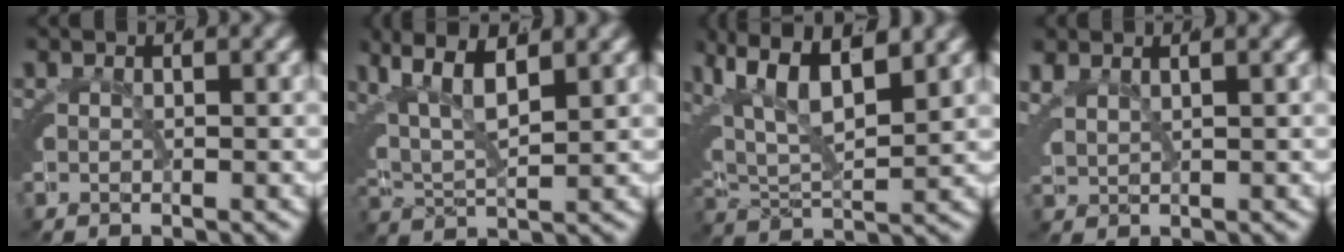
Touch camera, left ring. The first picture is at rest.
{"total": 7.5, "force": [3.0, 5.0, 4.7], "torque": [-0.122, -0.007, 0.048]}
{"total": 9.2, "force": [3.4, 6.3, 5.7], "torque": [-0.138, 0.000, 0.050]}
{"total": 3.4, "force": [1.1, 2.7, 1.7], "torque": [-0.056, -0.007, 0.024]}